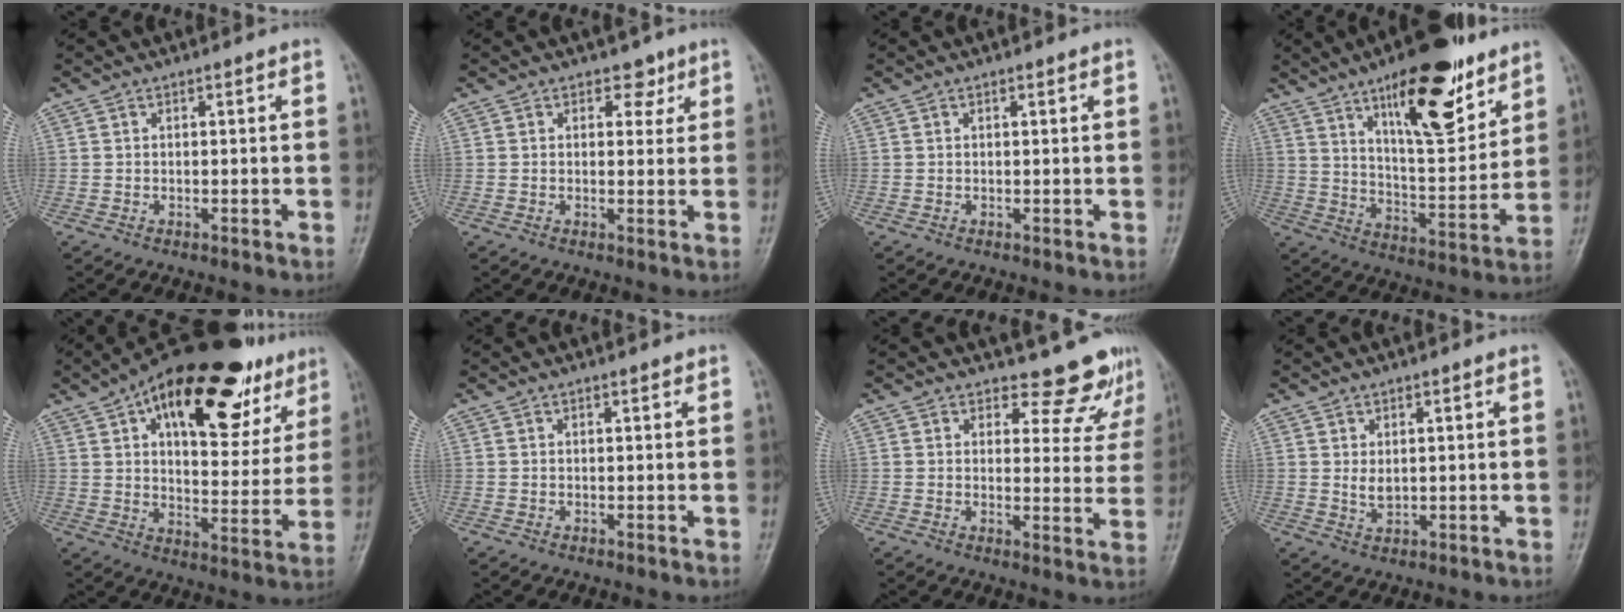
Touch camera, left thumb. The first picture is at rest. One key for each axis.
{"total": 3.1, "fx": 1.7, "fy": 2.2, "fz": 1.2, "tx": 0.007, "ty": -0.007, "tz": 0.020}
{"total": 0.0}
{"total": 19.7, "fx": 11.8, "fy": 6.6, "fz": 14.3, "tx": -0.183, "ty": -0.065, "tz": 0.194}
{"total": 27.7, "fx": 15.2, "fy": 12.6, "fz": 19.4, "tx": -0.245, "ty": -0.012, "tz": 0.224}
{"total": 0.6, "fx": 0.5, "fy": 0.1, "fz": 0.3, "tx": -0.007, "ty": -0.003, "tz": 0.007}
{"total": 8.8, "fx": 8.2, "fy": 3.2, "fz": 0.4, "tx": 0.036, "ty": -0.069, "tz": 0.083}
{"total": 2.3, "fx": 0.7, "fy": 1.2, "fz": 1.9, "tx": -0.029, "ty": -0.007, "tz": 0.017}